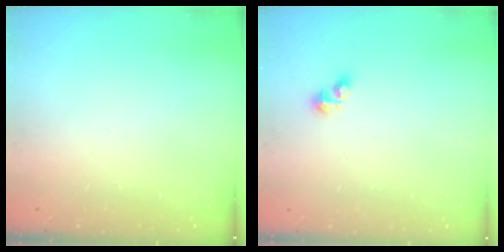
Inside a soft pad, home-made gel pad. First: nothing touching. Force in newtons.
{"total": 4.5, "press": 4.5, "slide": 0.5}